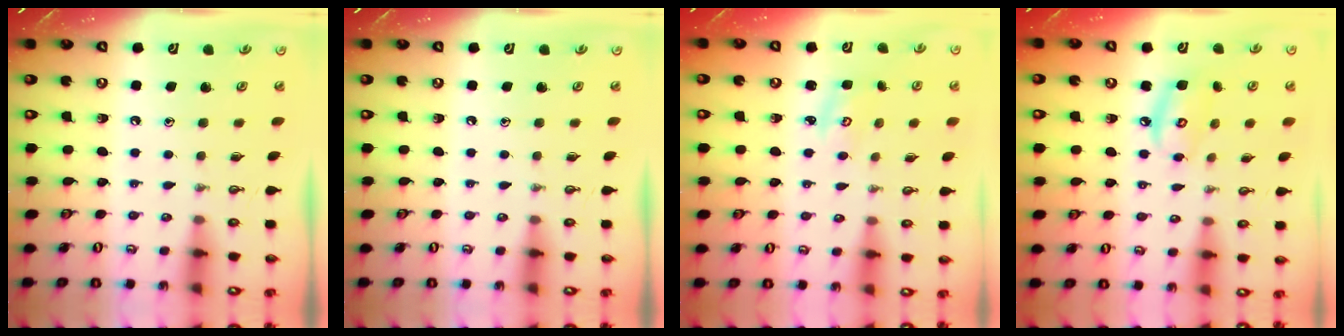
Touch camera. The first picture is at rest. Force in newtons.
{"total": 0.0}
{"total": 2.9, "press": 2.8, "slide": 0.4}
{"total": 8.1, "press": 8.1, "slide": 0.7}